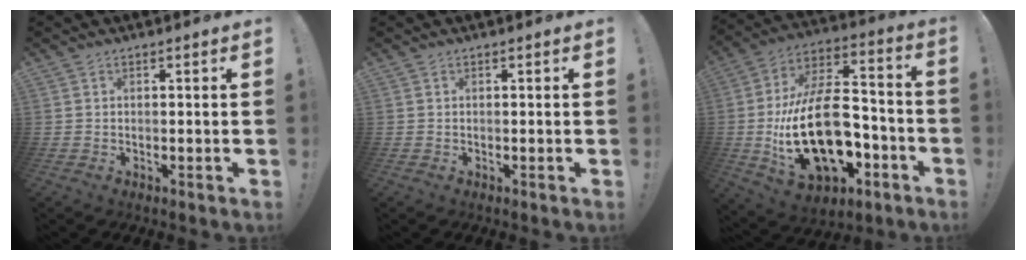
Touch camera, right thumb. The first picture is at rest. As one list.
[{"total": 0.0}, {"total": 26.7, "force": [-6.4, 15.4, 20.8], "torque": [-0.397, 0.039, -0.091]}]